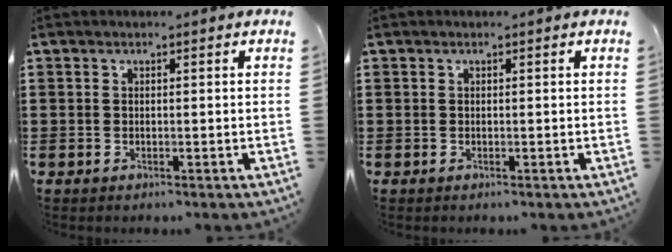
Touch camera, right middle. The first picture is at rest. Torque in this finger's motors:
{"motor_torque": [0.12, -0.02, 0.00, -0.01]}